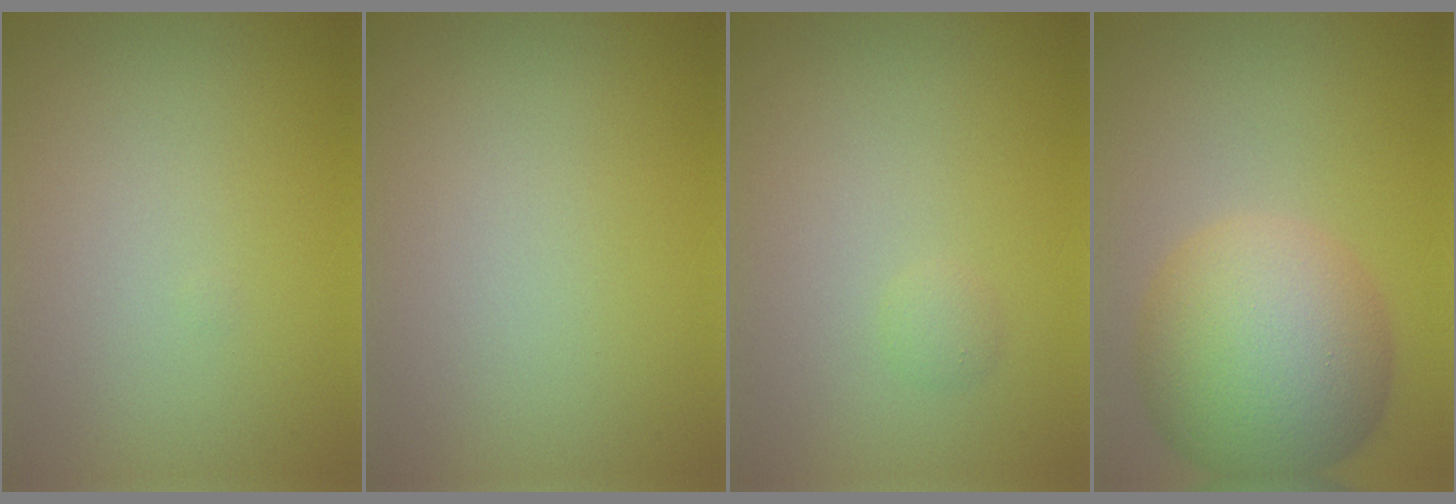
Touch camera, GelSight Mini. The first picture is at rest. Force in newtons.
{"total": 0.0}
{"total": 0.8, "press": 0.8, "slide": 0.0}
{"total": 10.5, "press": 10.5, "slide": 0.4}